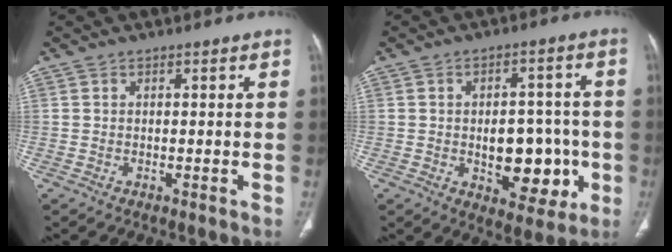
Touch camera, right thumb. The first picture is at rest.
{"total": 12.7, "force": [-2.4, 7.8, 9.8], "torque": [-0.091, 0.019, -0.019]}